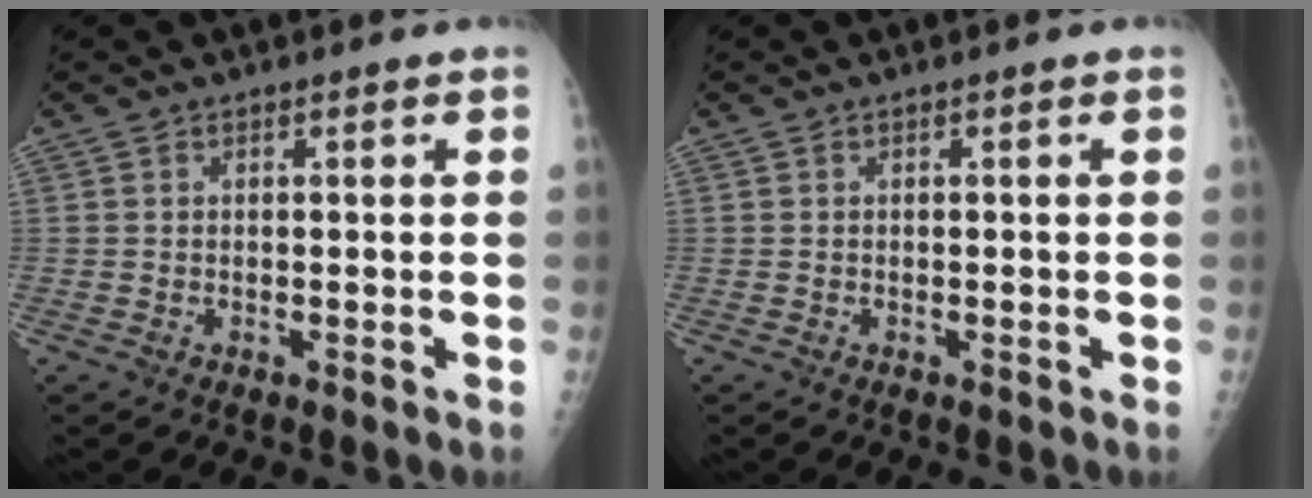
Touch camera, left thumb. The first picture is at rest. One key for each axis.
{"total": 0.0}